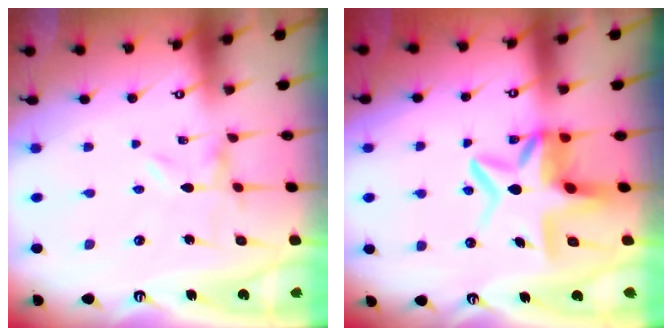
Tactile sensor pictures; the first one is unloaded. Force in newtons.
{"total": 10.3, "press": 9.8, "slide": 3.2}